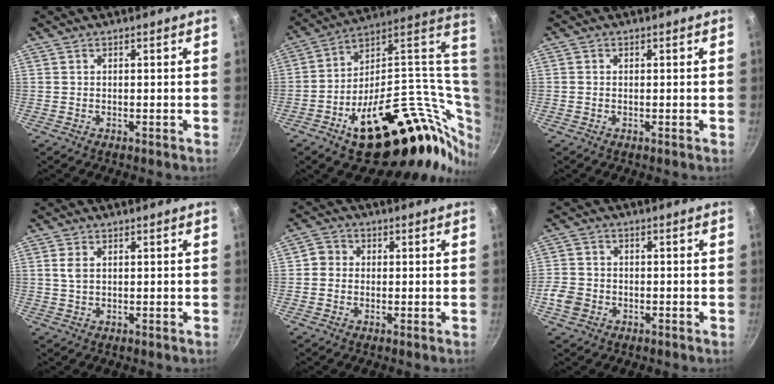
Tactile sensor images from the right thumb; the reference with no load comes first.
{"total": 32.2, "force": [5.1, 16.9, 26.9], "torque": [-0.355, -0.013, 0.100]}
{"total": 0.0}
{"total": 2.6, "force": [0.7, 1.7, 1.9], "torque": [-0.038, -0.002, 0.015]}
{"total": 3.4, "force": [-0.2, 3.2, 1.1], "torque": [-0.005, 0.004, -0.015]}
{"total": 5.3, "force": [-1.9, 4.3, 2.4], "torque": [-0.045, 0.019, -0.039]}